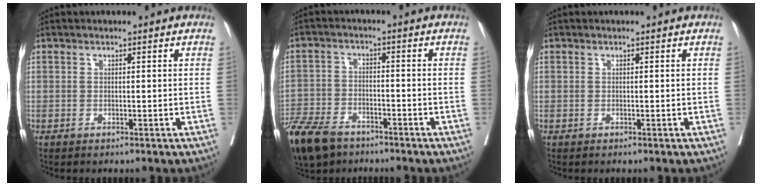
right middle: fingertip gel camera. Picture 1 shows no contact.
{"total": 12.2, "force": [-9.1, 5.5, 5.9], "torque": [-0.130, -0.019, -0.161]}
{"total": 0.0}